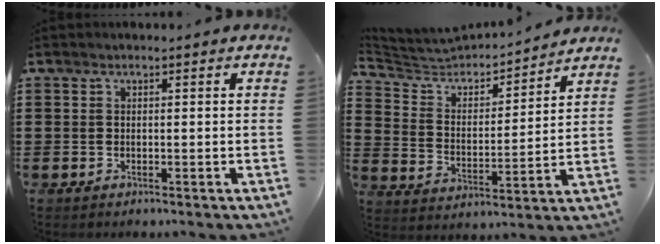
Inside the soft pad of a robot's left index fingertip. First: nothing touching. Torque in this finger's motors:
{"motor_torque": [1.05, -1.09, -0.02, 0.01]}